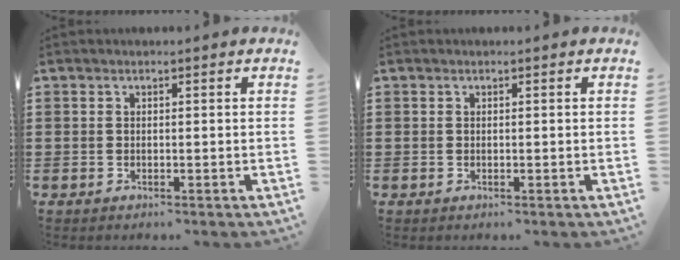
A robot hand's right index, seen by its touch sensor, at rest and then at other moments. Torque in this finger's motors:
{"motor_torque": [-0.01, 0.01, 0.00, 0.00]}